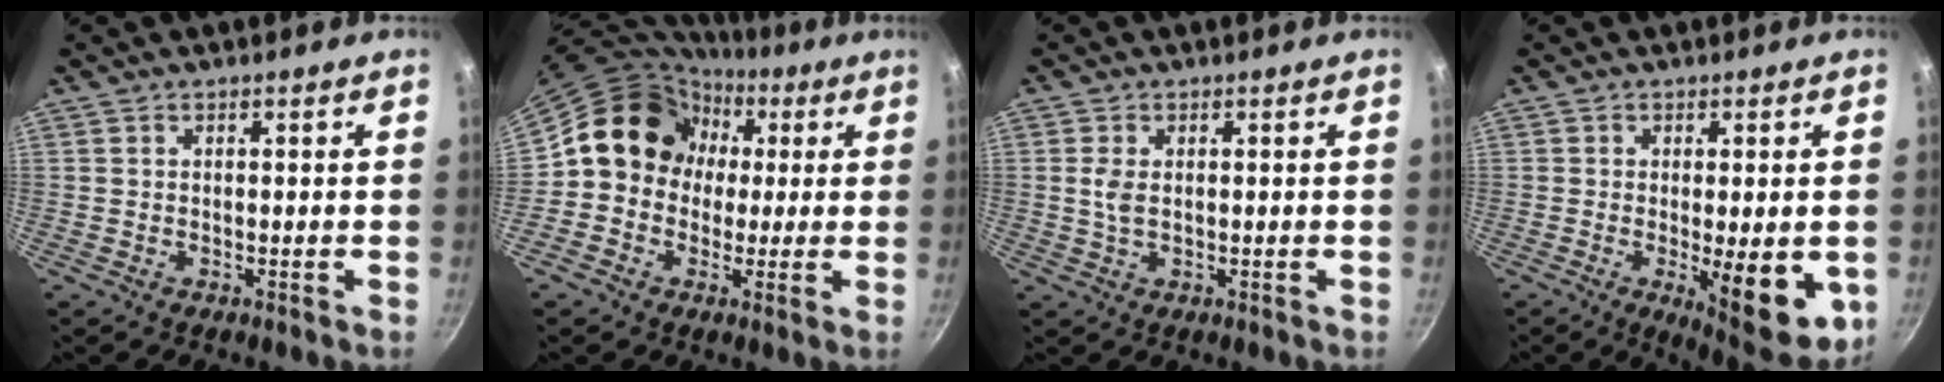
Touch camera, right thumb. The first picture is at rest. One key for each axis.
{"total": 13.3, "fx": 1.6, "fy": 12.0, "fz": 5.3, "tx": -0.047, "ty": 0.031, "tz": 0.006}
{"total": 2.6, "fx": 0.3, "fy": 1.4, "fz": 2.2, "tx": -0.047, "ty": -0.001, "tz": 0.007}
{"total": 12.3, "fx": -2.2, "fy": 4.0, "fz": 11.4, "tx": -0.127, "ty": -0.012, "tz": -0.019}